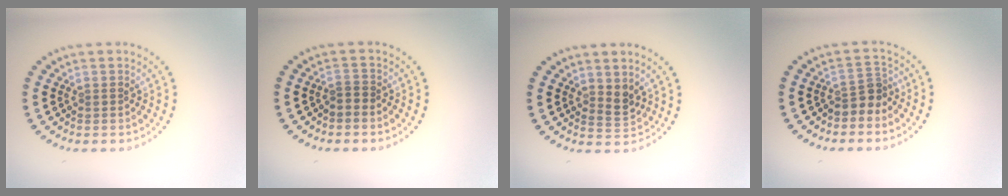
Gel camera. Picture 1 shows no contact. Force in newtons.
{"total": 0.8, "press": 0.6, "slide": 0.6}
{"total": 1.6, "press": 1.4, "slide": 0.8}
{"total": 2.2, "press": 1.7, "slide": 1.4}